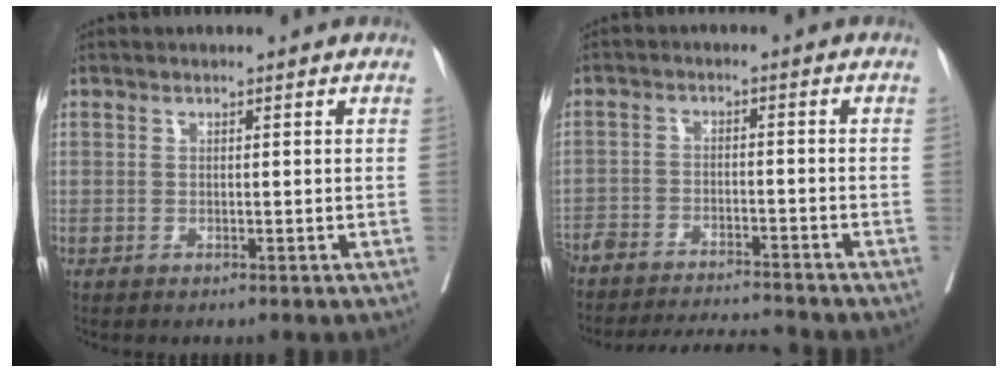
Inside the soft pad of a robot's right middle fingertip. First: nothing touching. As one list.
[{"total": 14.1, "force": [-13.5, 0.7, 4.1], "torque": [-0.073, -0.006, -0.201]}]